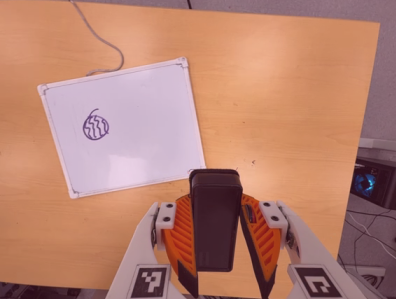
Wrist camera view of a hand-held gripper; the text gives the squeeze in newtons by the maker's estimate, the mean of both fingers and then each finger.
{"total": 6.3, "left": 5.0, "right": 7.7}